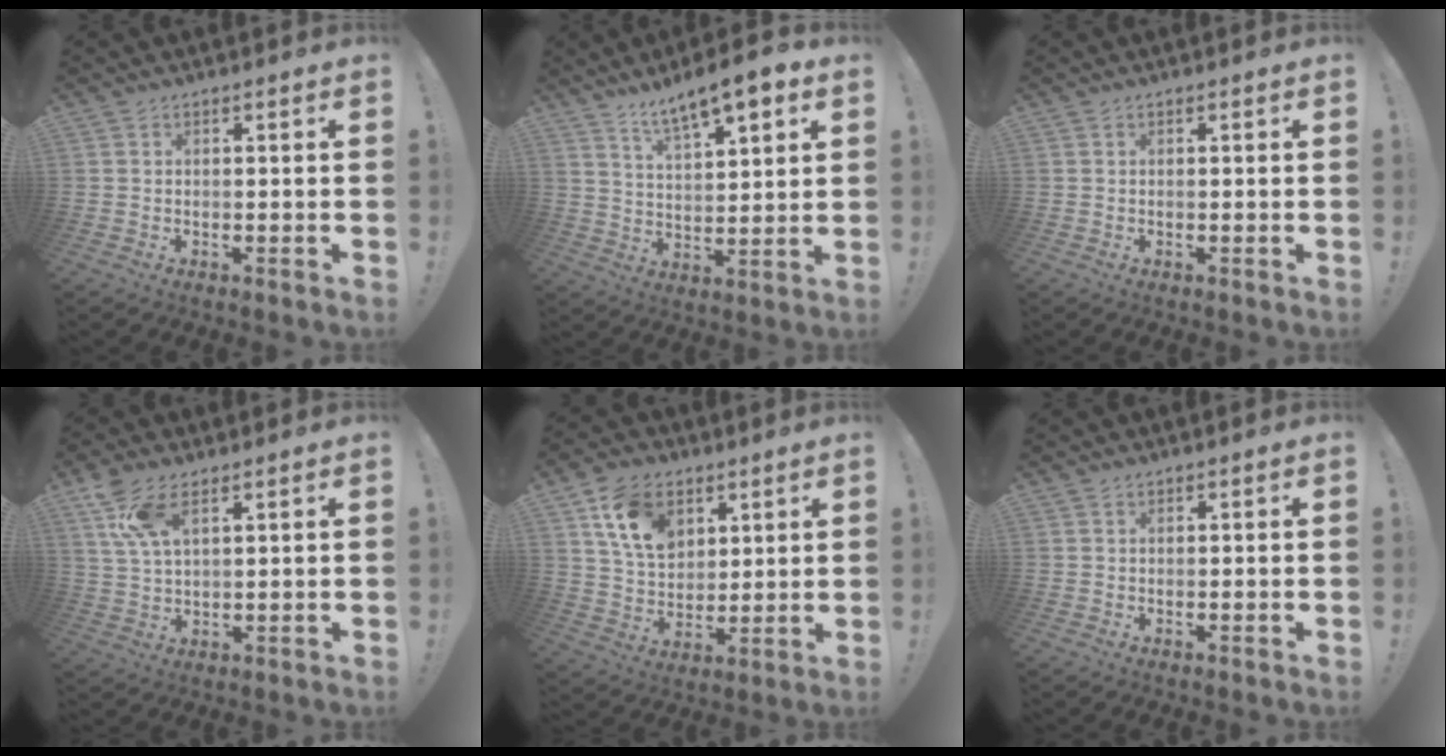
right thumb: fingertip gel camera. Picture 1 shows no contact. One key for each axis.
{"total": 11.1, "fx": 8.1, "fy": 2.9, "fz": 7.0, "tx": -0.115, "ty": -0.045, "tz": 0.139}
{"total": 0.0}
{"total": 9.3, "fx": 5.4, "fy": 3.9, "fz": 6.5, "tx": -0.127, "ty": -0.015, "tz": 0.099}
{"total": 14.3, "fx": 7.1, "fy": 10.0, "fz": 7.5, "tx": -0.127, "ty": -0.022, "tz": 0.141}
{"total": 0.6, "fx": 0.5, "fy": 0.2, "fz": 0.1, "tx": 0.003, "ty": -0.003, "tz": 0.009}